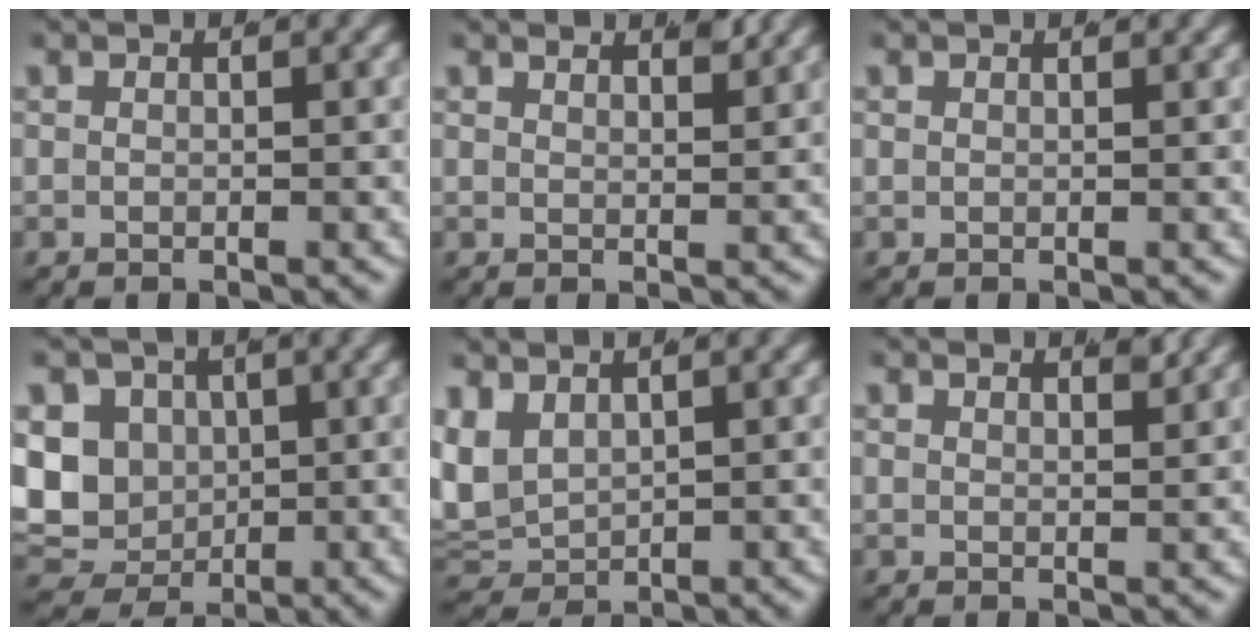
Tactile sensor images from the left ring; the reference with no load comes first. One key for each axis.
{"total": 2.0, "fx": 1.9, "fy": -0.2, "fz": 0.6, "tx": -0.004, "ty": -0.009, "tz": 0.035}
{"total": 0.6, "fx": 0.5, "fy": 0.0, "fz": 0.1, "tx": 0.001, "ty": -0.002, "tz": 0.009}
{"total": 11.9, "fx": -0.2, "fy": 10.9, "fz": 4.6, "tx": -0.121, "ty": -0.034, "tz": -0.003}
{"total": 6.6, "fx": 0.4, "fy": 5.9, "fz": 2.9, "tx": -0.113, "ty": -0.027, "tz": 0.017}
{"total": 1.7, "fx": 1.6, "fy": -0.3, "fz": 0.6, "tx": -0.002, "ty": -0.008, "tz": 0.030}